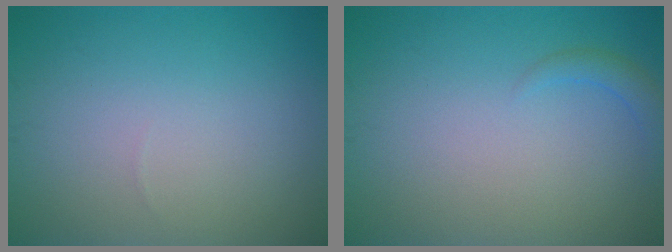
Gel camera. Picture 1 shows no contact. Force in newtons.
{"total": 1.3, "press": 1.3, "slide": 0.2}